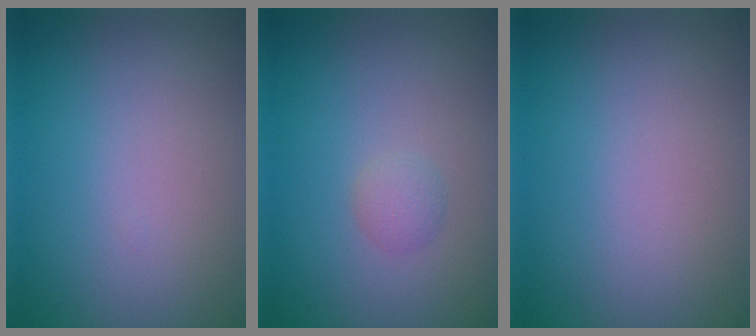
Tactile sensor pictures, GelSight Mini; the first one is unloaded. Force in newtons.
{"total": 1.1, "press": 1.1, "slide": 0.0}
{"total": 0.0}